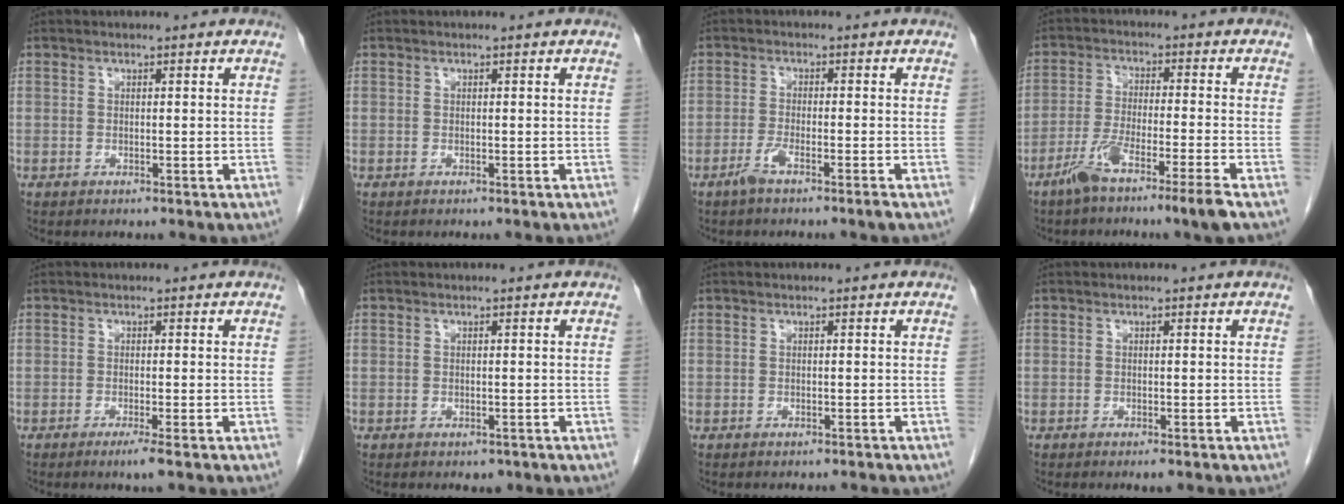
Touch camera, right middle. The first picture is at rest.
{"total": 0.0}
{"total": 3.0, "force": [-2.1, -0.3, 2.1], "torque": [-0.045, -0.005, -0.045]}
{"total": 8.1, "force": [-5.3, -0.6, 6.0], "torque": [-0.112, -0.014, -0.101]}
{"total": 2.0, "force": [-1.2, -0.3, 1.6], "torque": [-0.027, -0.006, -0.021]}
{"total": 1.0, "force": [-0.5, 0.6, 0.5], "torque": [-0.006, 0.000, -0.001]}
{"total": 0.9, "force": [-0.9, -0.1, 0.1], "torque": [-0.004, -0.001, -0.013]}
{"total": 1.1, "force": [-0.7, 0.2, 0.8], "torque": [-0.010, -0.003, -0.008]}